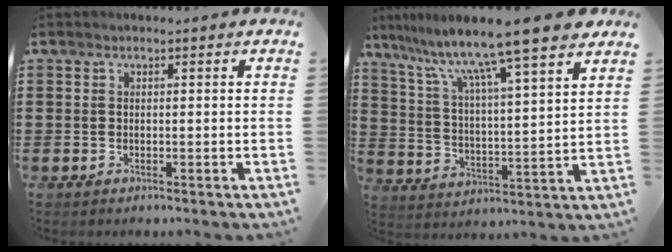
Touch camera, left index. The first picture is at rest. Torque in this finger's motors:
{"motor_torque": [2.02, -0.12, 1.05, 0.21]}